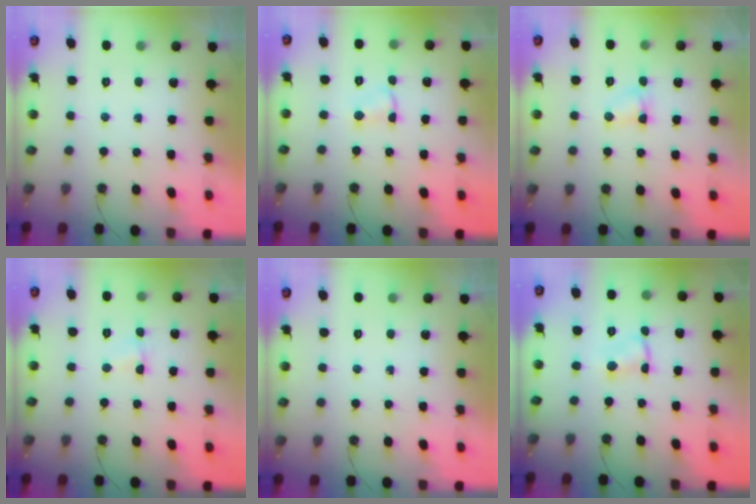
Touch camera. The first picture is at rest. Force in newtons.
{"total": 2.9, "press": 2.9, "slide": 0.5}
{"total": 3.7, "press": 3.6, "slide": 1.0}
{"total": 2.8, "press": 1.1, "slide": 2.5}
{"total": 0.0}
{"total": 1.9, "press": 1.9, "slide": 0.0}